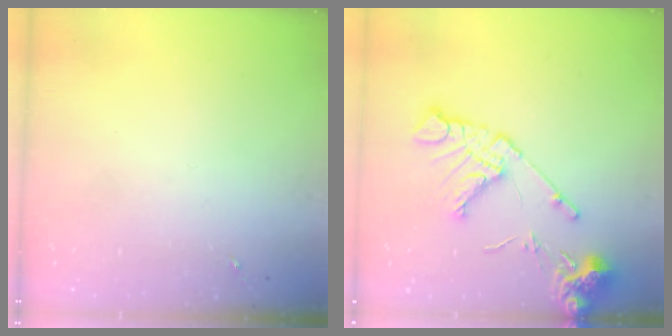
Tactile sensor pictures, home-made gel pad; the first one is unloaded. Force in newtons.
{"total": 15.5, "press": 15.4, "slide": 2.0}